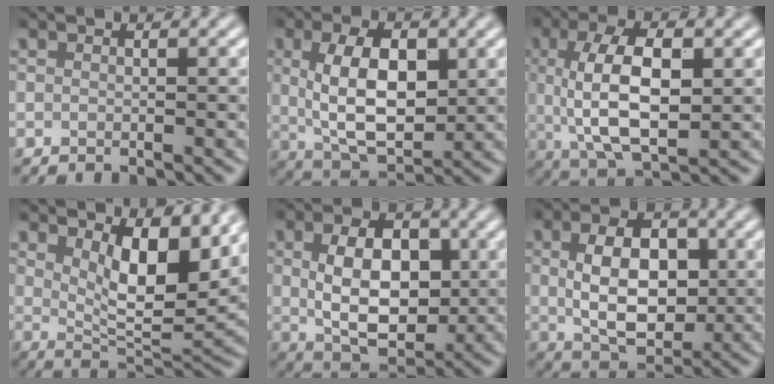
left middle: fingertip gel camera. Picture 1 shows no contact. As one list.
[{"total": 8.1, "force": [1.0, 4.1, 6.9], "torque": [-0.125, 0.000, 0.019]}, {"total": 8.5, "force": [0.8, 3.7, 7.6], "torque": [-0.144, 0.004, 0.013]}, {"total": 7.1, "force": [2.9, 2.8, 5.9], "torque": [-0.096, -0.018, 0.047]}, {"total": 8.0, "force": [0.6, 4.9, 6.3], "torque": [-0.110, 0.000, 0.010]}, {"total": 7.5, "force": [0.5, 4.6, 5.8], "torque": [-0.102, 0.001, 0.009]}]